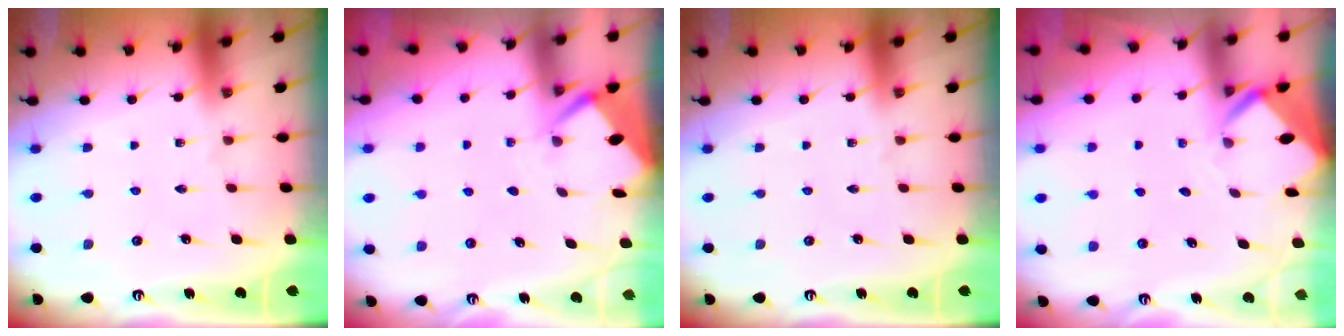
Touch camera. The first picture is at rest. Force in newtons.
{"total": 2.7, "press": 2.7, "slide": 0.4}
{"total": 0.0}
{"total": 3.1, "press": 3.1, "slide": 0.2}